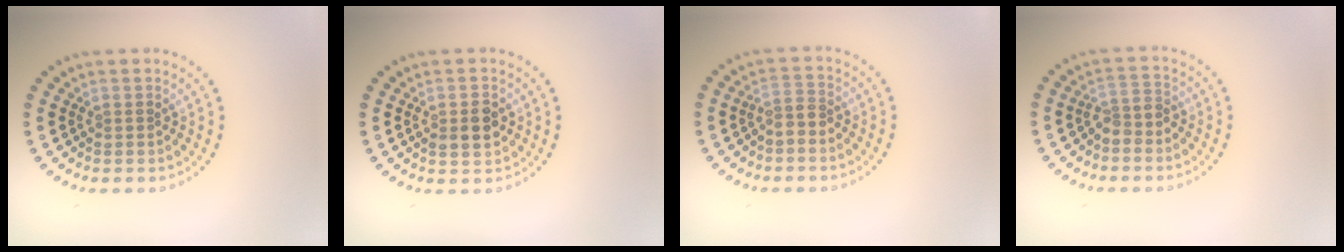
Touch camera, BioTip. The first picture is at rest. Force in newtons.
{"total": 2.4, "press": 2.4, "slide": 0.2}
{"total": 1.5, "press": 1.1, "slide": 1.0}
{"total": 2.0, "press": 1.5, "slide": 1.3}